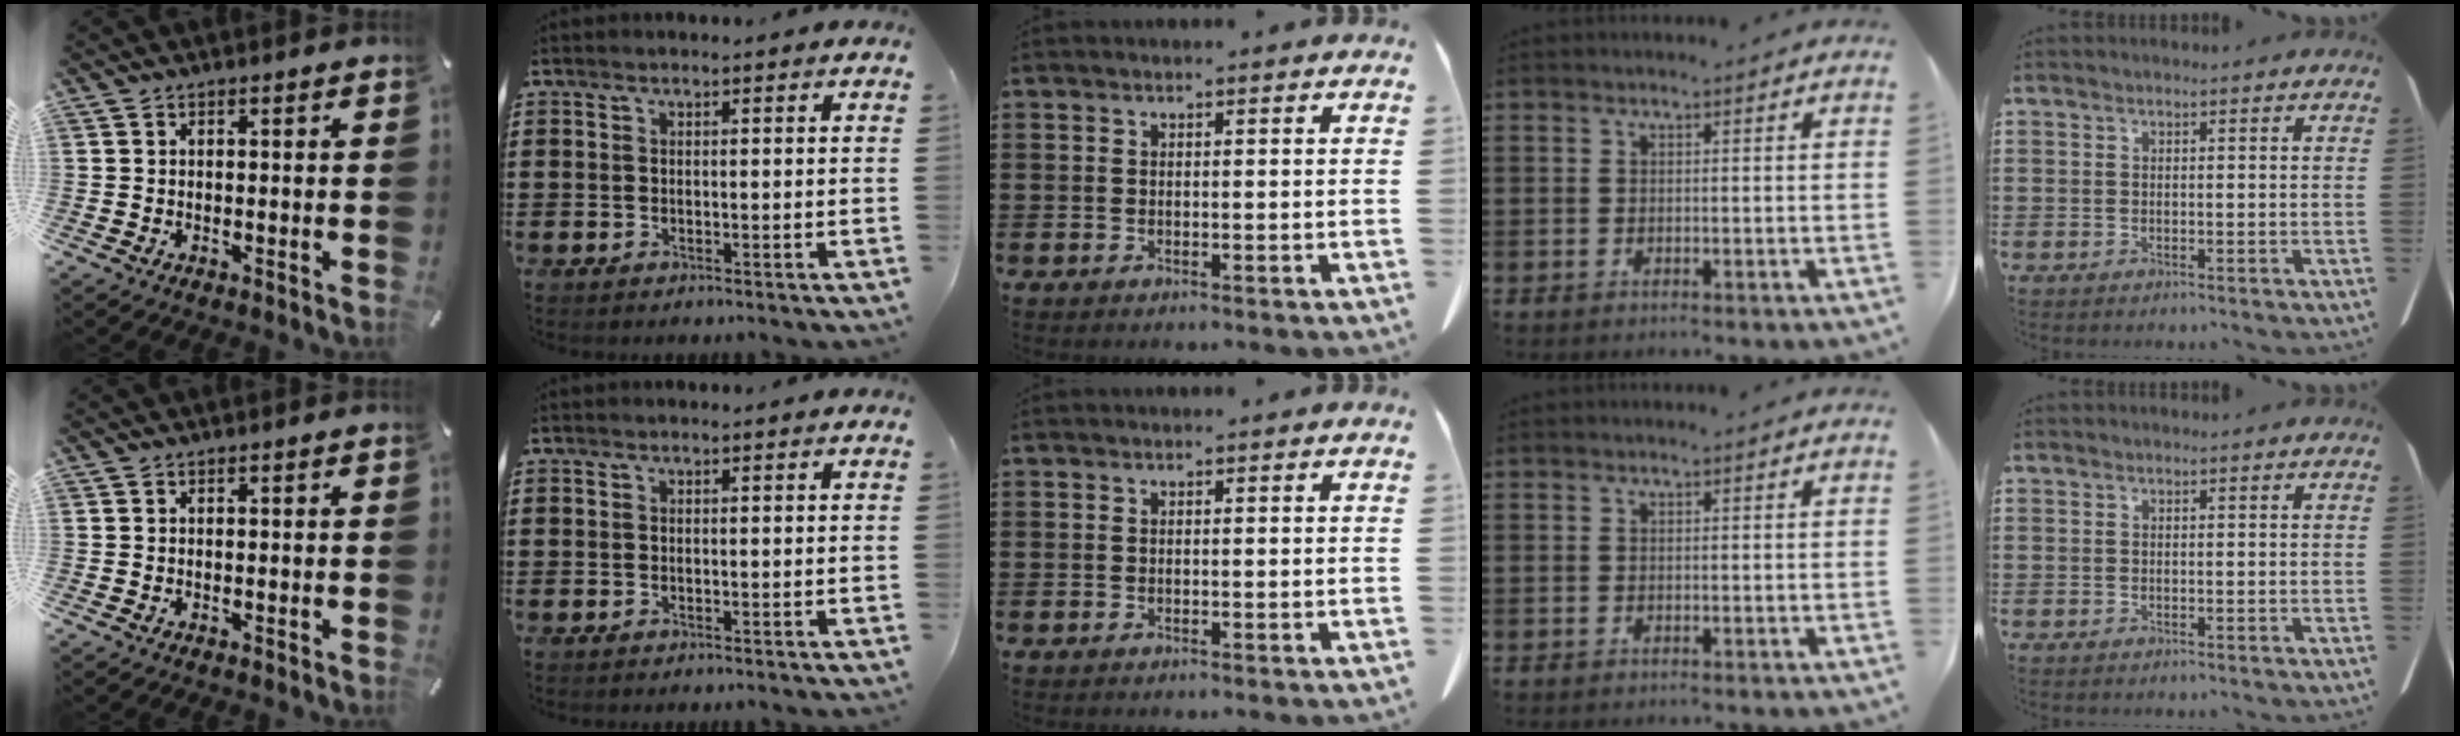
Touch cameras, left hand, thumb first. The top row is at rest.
{}